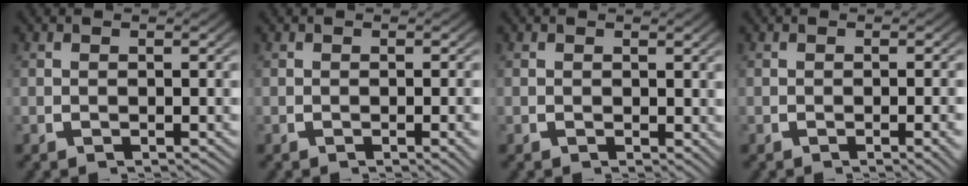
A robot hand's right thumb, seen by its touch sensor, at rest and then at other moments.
{"total": 1.2, "force": [-0.3, 0.0, 1.1], "torque": [-0.015, 0.004, -0.005]}
{"total": 0.6, "force": [0.4, 0.4, 0.3], "torque": [0.002, -0.004, 0.009]}
{"total": 1.6, "force": [-0.6, 0.1, 1.5], "torque": [-0.020, 0.005, -0.009]}